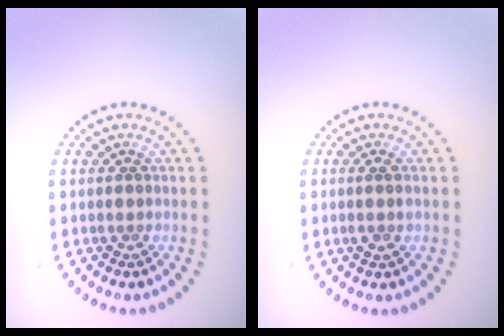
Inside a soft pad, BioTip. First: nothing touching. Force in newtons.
{"total": 1.2, "press": 1.1, "slide": 0.5}